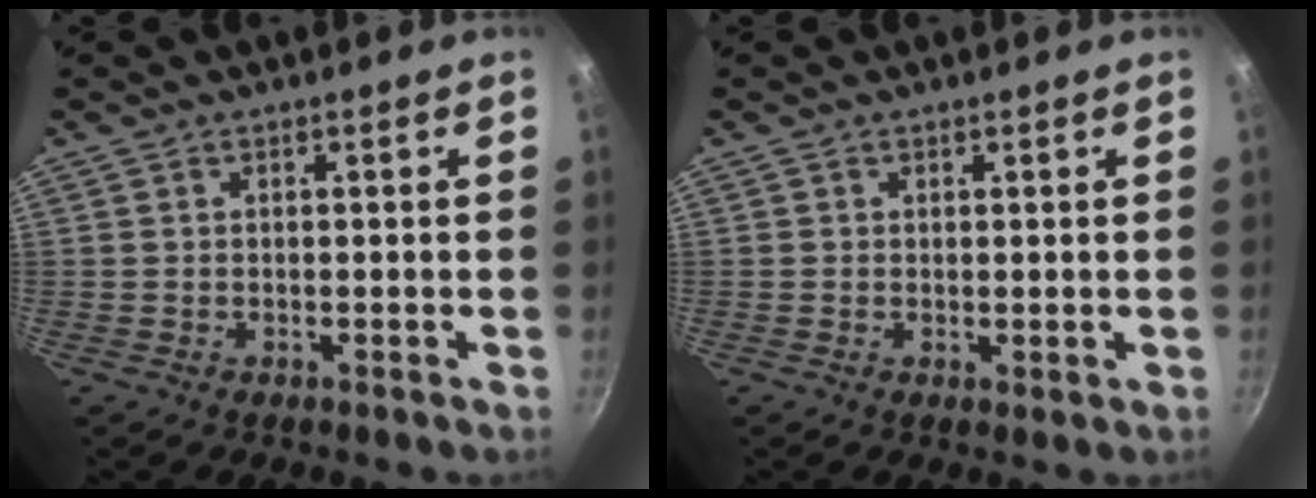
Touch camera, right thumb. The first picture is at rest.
{"total": 0.8, "force": [0.4, 0.5, 0.5], "torque": [-0.006, -0.009, 0.002]}